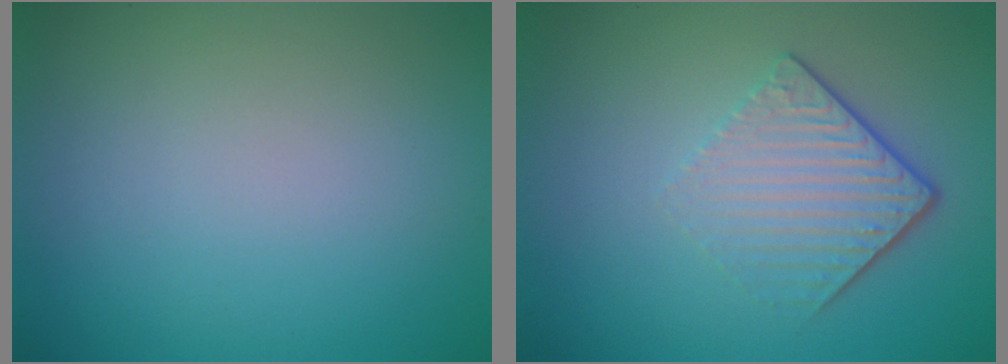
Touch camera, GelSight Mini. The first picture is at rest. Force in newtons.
{"total": 4.5, "press": 2.9, "slide": 3.3}